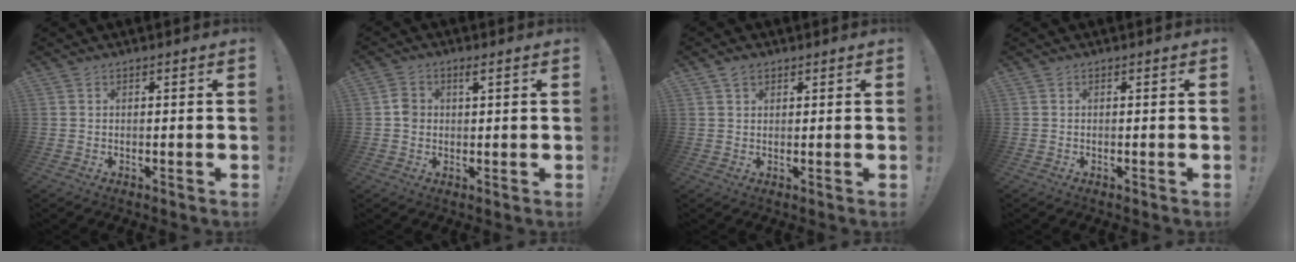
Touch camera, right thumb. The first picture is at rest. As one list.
[{"total": 3.3, "force": [0.2, 2.5, 2.0], "torque": [-0.035, 0.006, 0.003]}, {"total": 2.1, "force": [1.6, 1.1, 0.8], "torque": [-0.002, -0.007, 0.028]}, {"total": 0.0}]